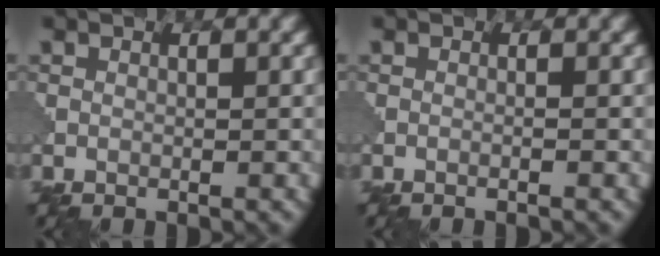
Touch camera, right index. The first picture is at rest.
{"total": 0.8, "force": [-0.2, 0.5, 0.6], "torque": [0.017, -0.002, -0.029]}